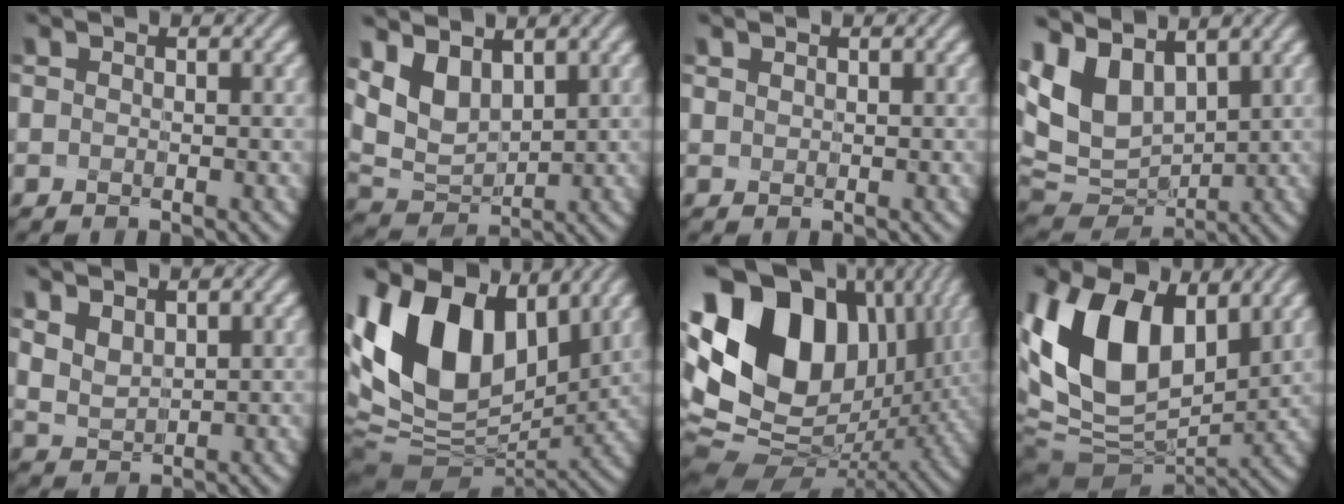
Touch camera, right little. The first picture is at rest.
{"total": 4.1, "force": [2.0, 2.5, 2.6], "torque": [-0.056, -0.006, 0.044]}
{"total": 1.1, "force": [0.7, 0.7, 0.4], "torque": [-0.015, 0.015, 0.007]}
{"total": 8.4, "force": [3.1, 5.6, 5.5], "torque": [-0.134, 0.004, 0.058]}
{"total": 4.2, "force": [2.3, 2.6, 2.3], "torque": [-0.062, 0.022, 0.040]}
{"total": 13.2, "force": [4.3, 8.1, 9.6], "torque": [-0.194, 0.017, 0.073]}
{"total": 18.6, "force": [3.7, 13.4, 12.3], "torque": [-0.256, 0.020, 0.077]}
{"total": 13.7, "force": [4.0, 7.9, 10.5], "torque": [-0.229, 0.008, 0.072]}